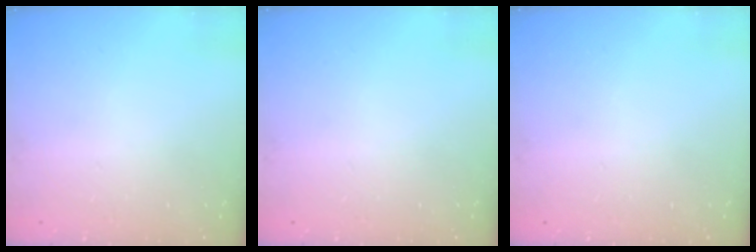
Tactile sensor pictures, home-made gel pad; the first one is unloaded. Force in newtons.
{"total": 0.0}
{"total": 0.0}